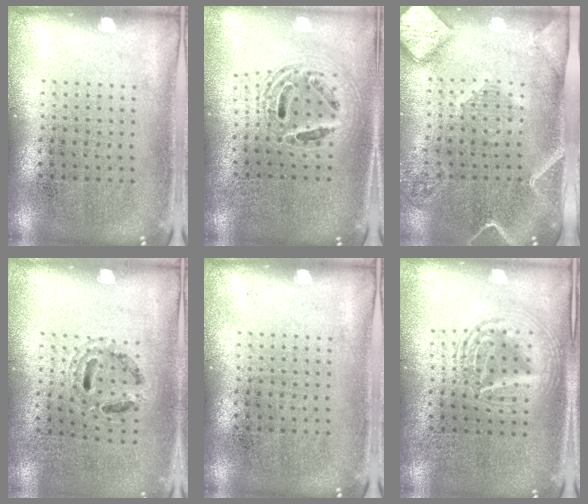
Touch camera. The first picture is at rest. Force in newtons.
{"total": 1.9, "press": 1.5, "slide": 1.1}
{"total": 2.6, "press": 2.1, "slide": 1.5}
{"total": 0.9, "press": 0.9, "slide": 0.1}
{"total": 0.0}
{"total": 2.2, "press": 2.2, "slide": 0.2}